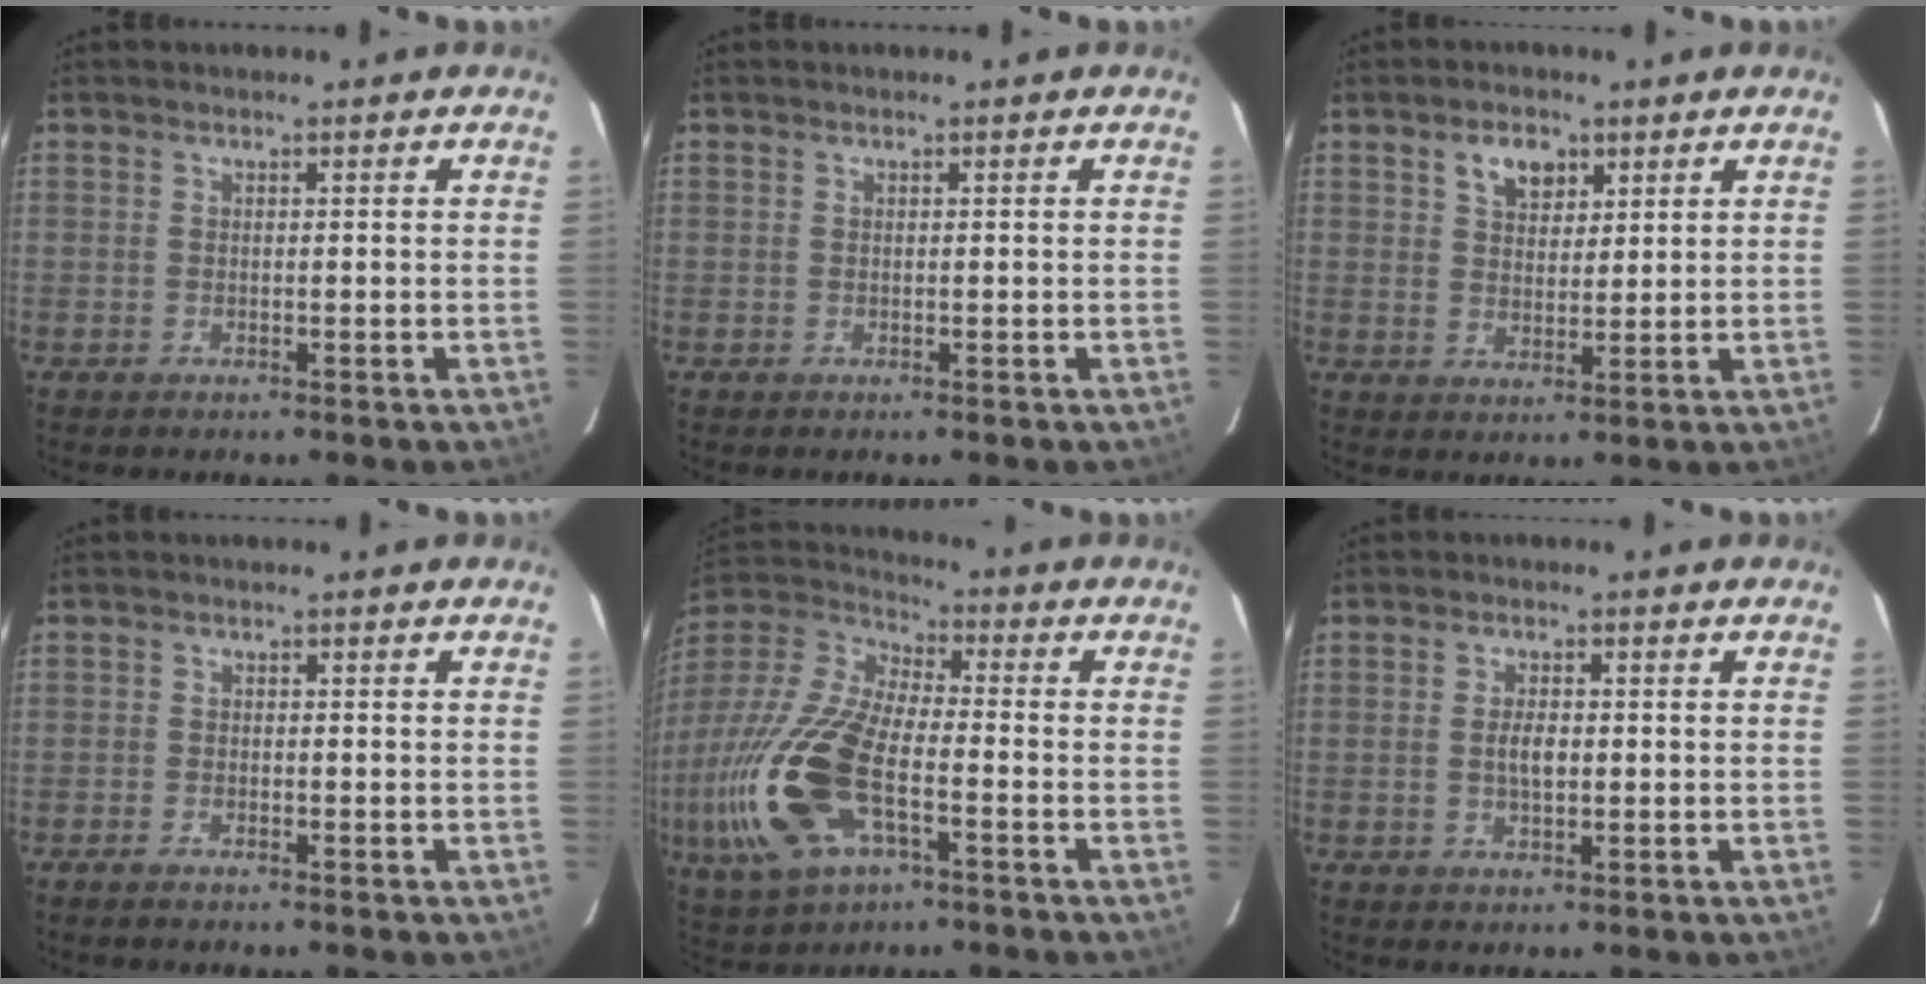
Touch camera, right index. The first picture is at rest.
{"total": 0.0}
{"total": 5.3, "force": [2.9, 3.3, 3.0], "torque": [-0.042, 0.007, 0.054]}
{"total": 1.2, "force": [-1.1, 0.1, 0.5], "torque": [-0.015, -0.002, -0.024]}
{"total": 23.2, "force": [-7.2, 10.5, 19.5], "torque": [-0.430, -0.032, -0.137]}
{"total": 2.9, "force": [0.0, 1.3, 2.6], "torque": [-0.047, 0.001, 0.000]}